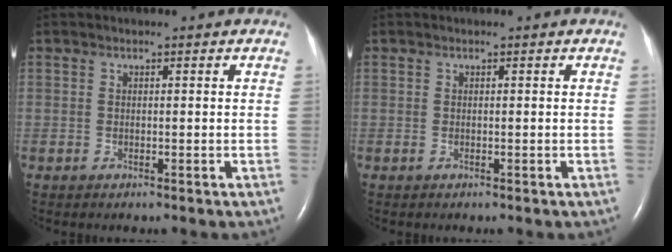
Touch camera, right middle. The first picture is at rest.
{"total": 0.0}